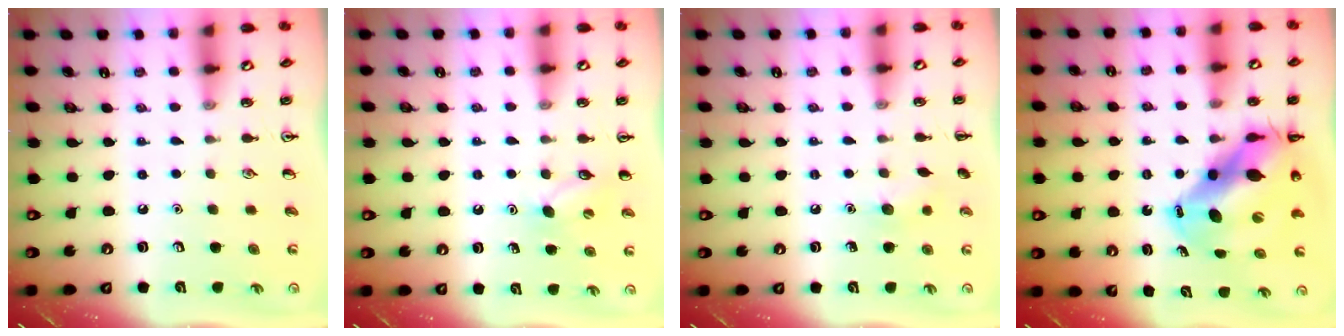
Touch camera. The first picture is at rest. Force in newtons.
{"total": 6.0, "press": 5.8, "slide": 1.5}
{"total": 6.9, "press": 6.7, "slide": 1.8}
{"total": 14.5, "press": 13.9, "slide": 4.0}